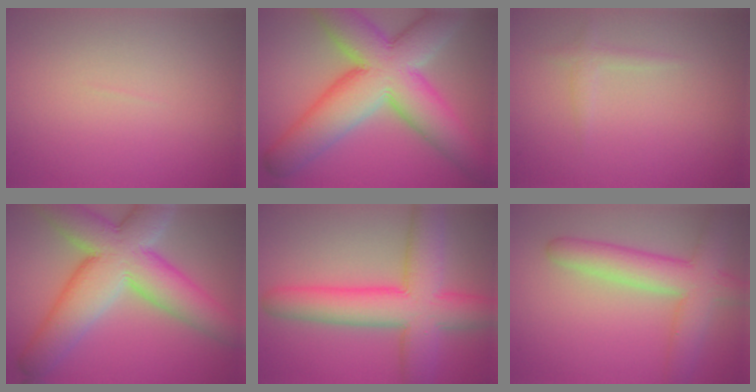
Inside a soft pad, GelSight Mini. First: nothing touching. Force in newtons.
{"total": 12.7, "press": 12.7, "slide": 0.5}
{"total": 1.1, "press": 1.1, "slide": 0.0}
{"total": 11.2, "press": 11.2, "slide": 0.9}
{"total": 9.2, "press": 9.2, "slide": 0.3}
{"total": 6.0, "press": 6.0, "slide": 0.4}